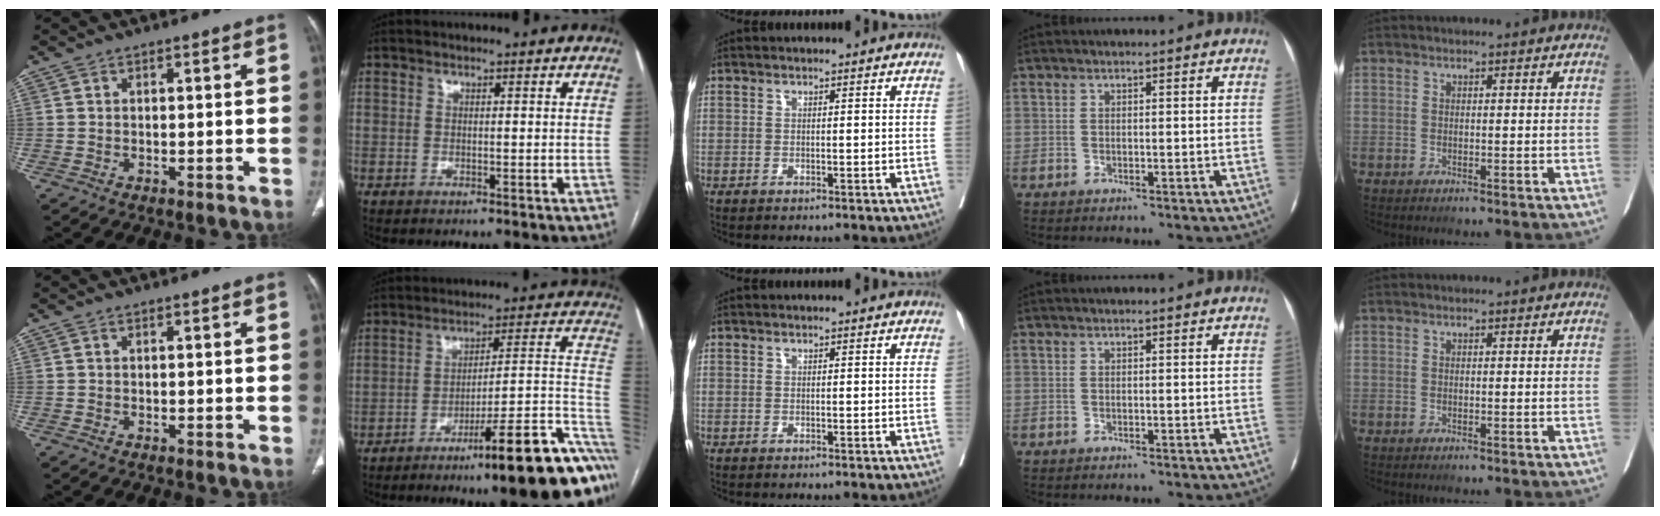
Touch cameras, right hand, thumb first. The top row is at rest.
{"index": {"total": 22.0, "force": [-13.3, 2.8, 17.2], "torque": [-0.125, 0.047, -0.195]}}